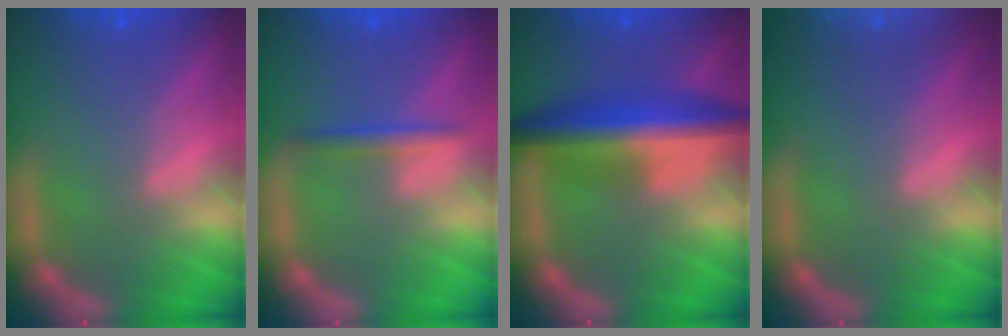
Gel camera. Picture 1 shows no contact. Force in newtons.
{"total": 1.9}
{"total": 8.0}
{"total": 10.0}